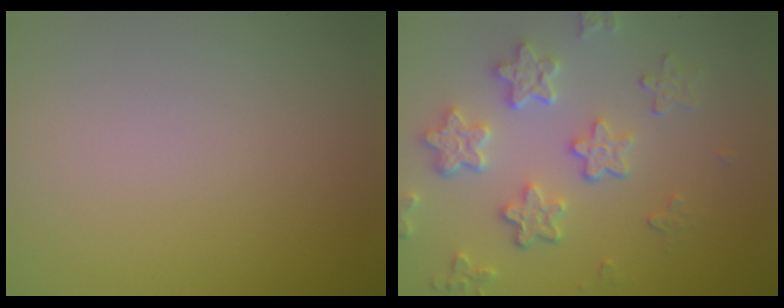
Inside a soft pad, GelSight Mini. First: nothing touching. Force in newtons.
{"total": 5.3, "press": 4.2, "slide": 3.3}